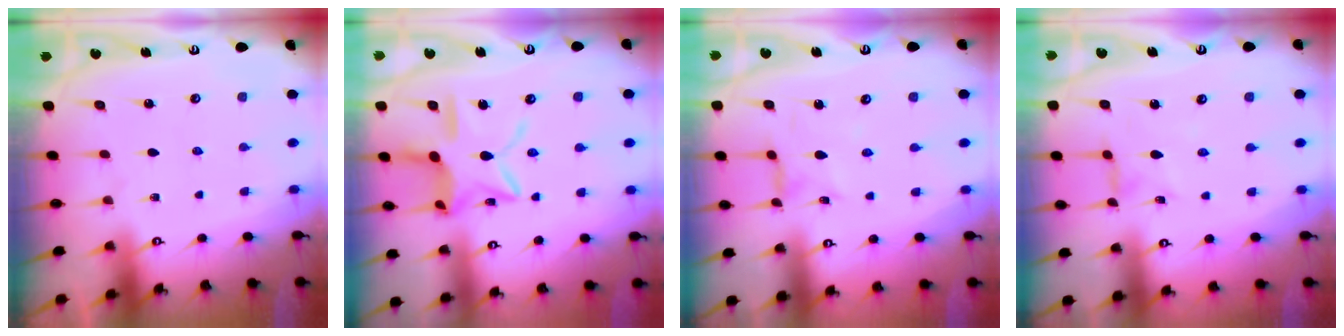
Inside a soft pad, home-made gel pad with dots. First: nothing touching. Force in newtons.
{"total": 12.8, "press": 12.7, "slide": 1.2}
{"total": 1.7, "press": 1.6, "slide": 0.4}
{"total": 1.7, "press": 1.7, "slide": 0.2}